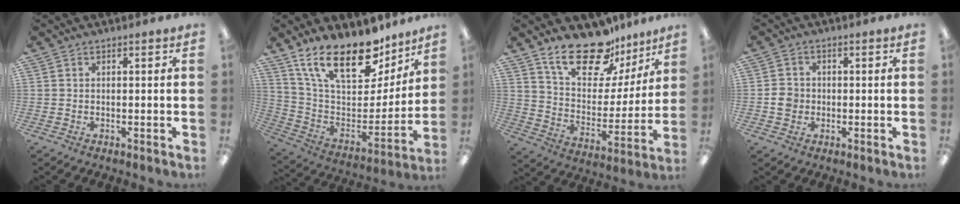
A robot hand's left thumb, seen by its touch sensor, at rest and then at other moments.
{"total": 23.2, "force": [16.4, 10.1, 12.9], "torque": [-0.217, -0.109, 0.292]}
{"total": 20.0, "force": [15.1, 9.0, 9.4], "torque": [-0.154, -0.097, 0.266]}
{"total": 3.8, "force": [-0.6, 3.4, 1.6], "torque": [-0.028, 0.007, -0.011]}